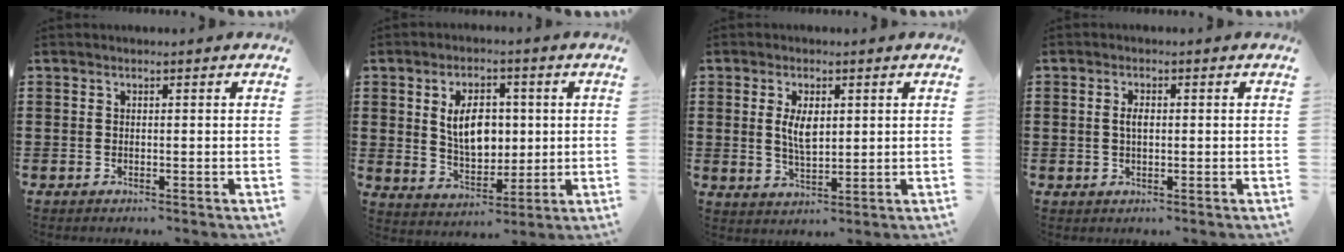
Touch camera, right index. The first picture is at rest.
{"total": 7.5, "force": [1.1, 4.8, 5.6], "torque": [-0.096, 0.007, 0.015]}
{"total": 4.6, "force": [1.0, 2.0, 4.0], "torque": [-0.075, 0.003, 0.015]}
{"total": 1.9, "force": [0.2, 0.8, 1.7], "torque": [-0.035, 0.006, 0.000]}